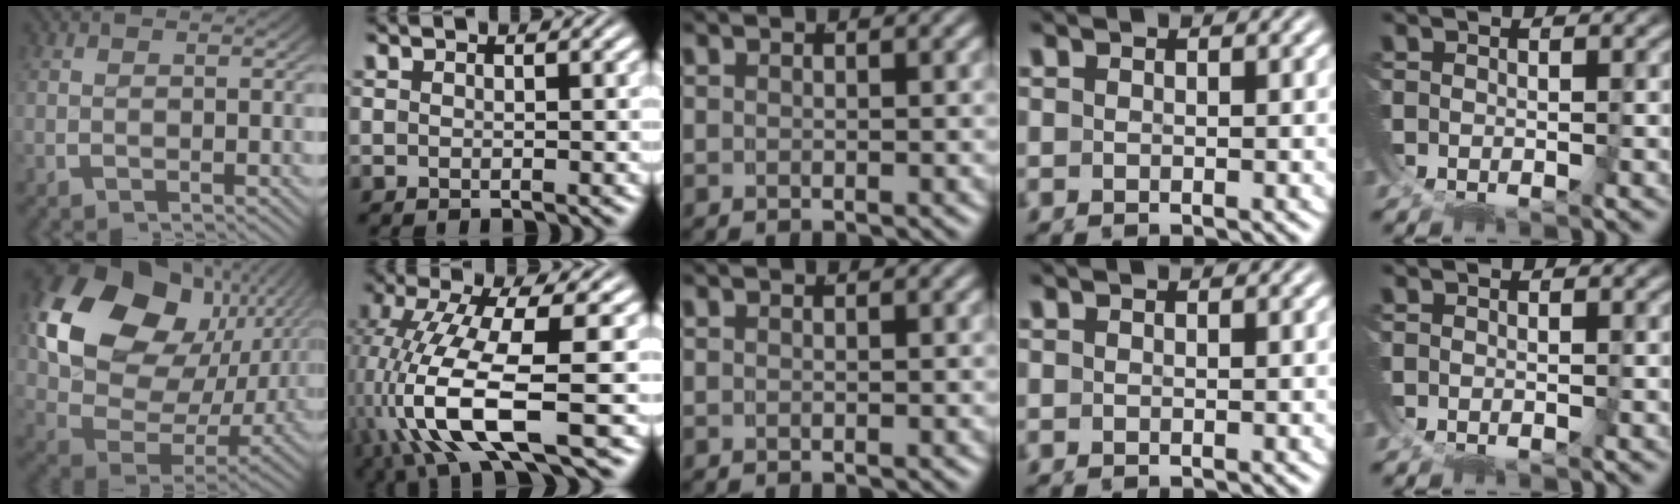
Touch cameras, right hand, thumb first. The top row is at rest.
{"thumb": {"total": 17.8, "force": [2.7, 12.4, 12.6], "torque": [-0.244, -0.022, 0.048]}, "index": {"total": 9.8, "force": [-2.1, 3.9, 8.8], "torque": [-0.192, -0.034, -0.012]}}